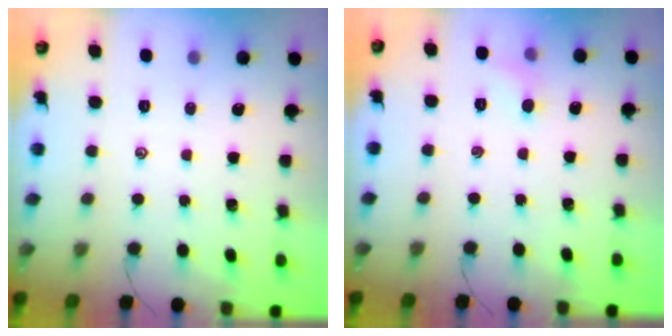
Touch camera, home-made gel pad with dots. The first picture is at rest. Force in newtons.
{"total": 5.4, "press": 5.1, "slide": 1.8}